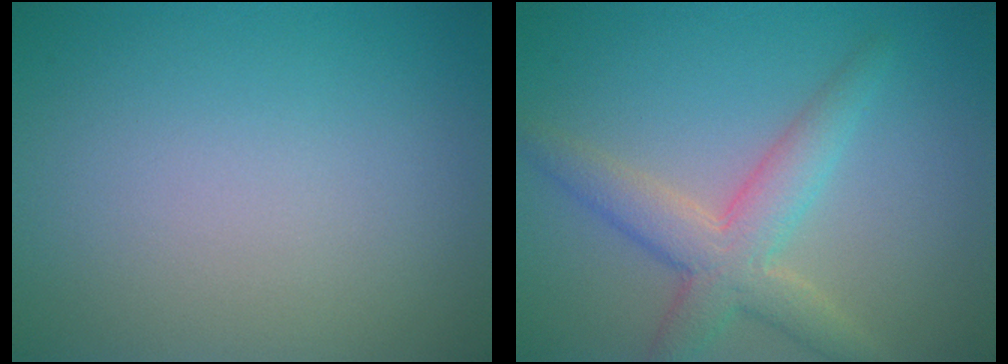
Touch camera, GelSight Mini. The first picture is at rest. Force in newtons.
{"total": 4.5, "press": 4.5, "slide": 0.4}